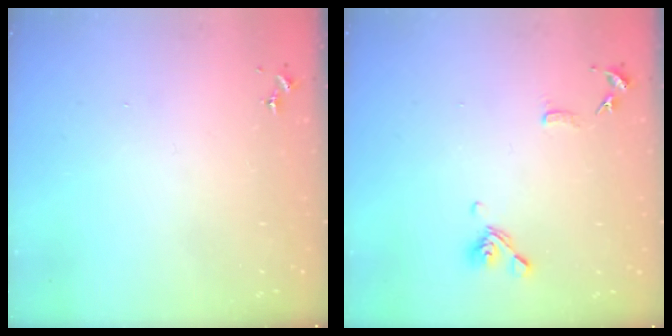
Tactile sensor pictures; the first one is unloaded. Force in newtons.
{"total": 10.3, "press": 10.2, "slide": 1.8}